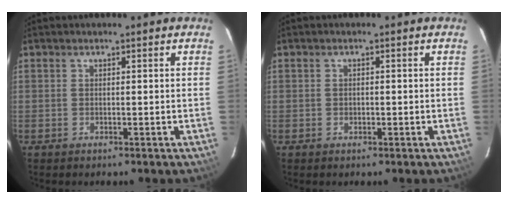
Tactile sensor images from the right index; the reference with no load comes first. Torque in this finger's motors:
{"motor_torque": [-0.17, 0.03, -0.07, 0.00]}